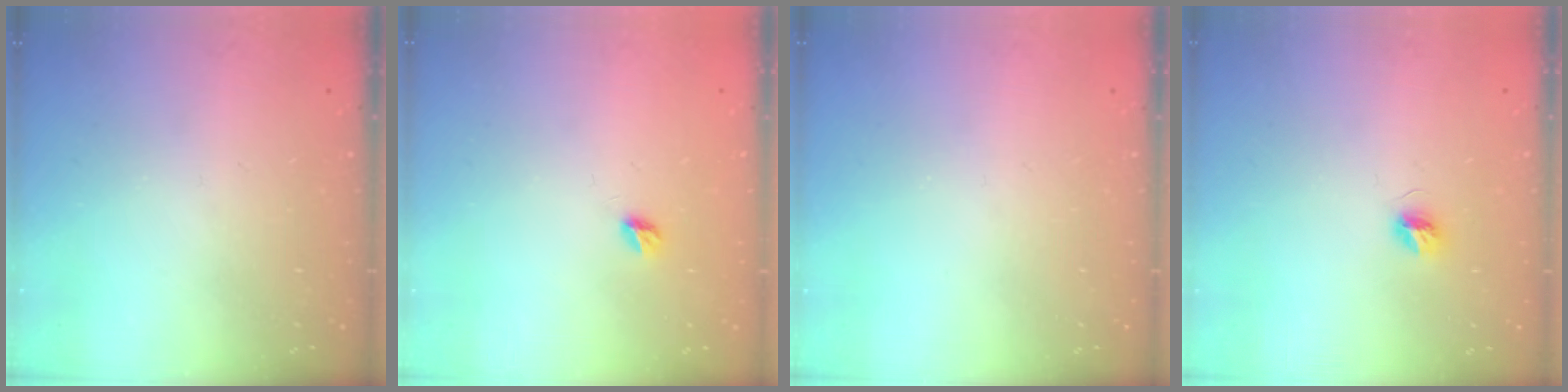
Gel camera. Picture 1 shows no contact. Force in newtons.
{"total": 4.9, "press": 4.9, "slide": 0.5}
{"total": 0.0}
{"total": 5.0, "press": 5.0, "slide": 0.6}